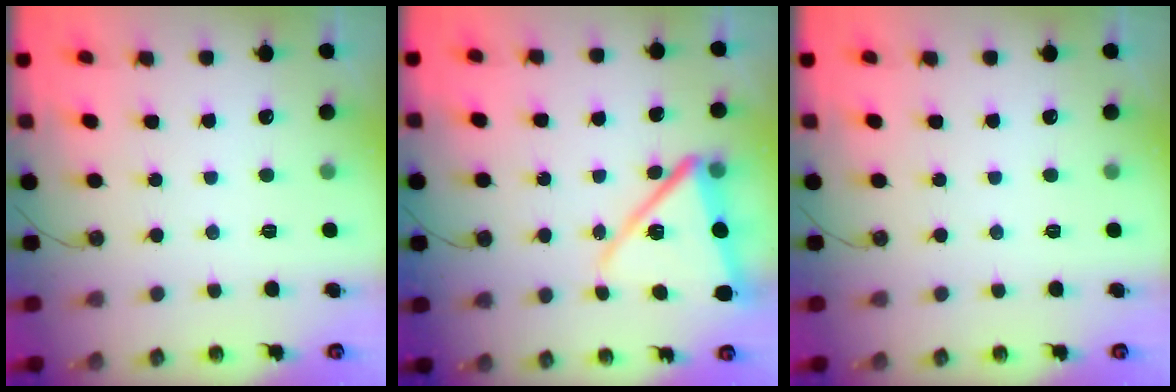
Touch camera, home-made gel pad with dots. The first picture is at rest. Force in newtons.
{"total": 14.4, "press": 14.4, "slide": 0.9}
{"total": 0.0}